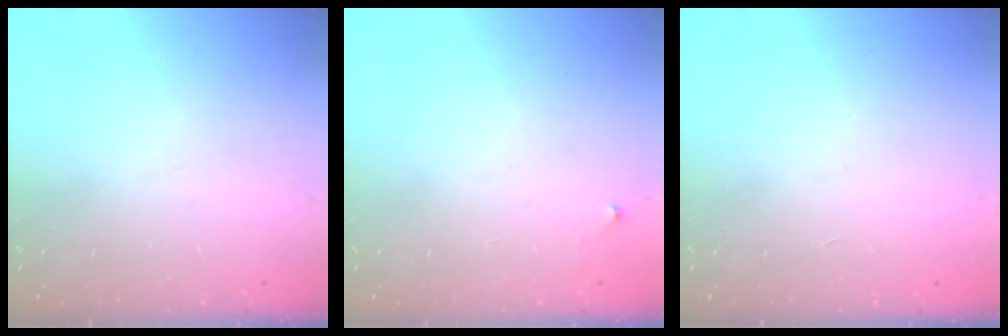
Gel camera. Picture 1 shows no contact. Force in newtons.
{"total": 3.2, "press": 3.2, "slide": 0.5}
{"total": 1.8, "press": 1.8, "slide": 0.1}